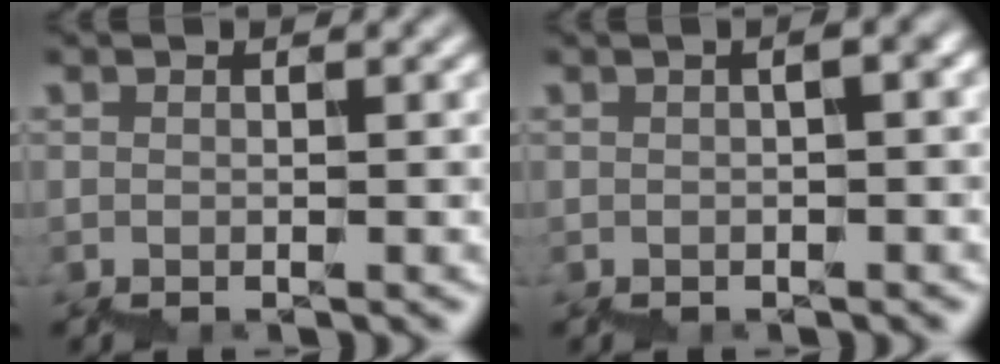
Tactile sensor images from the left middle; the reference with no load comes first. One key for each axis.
{"total": 2.3, "fx": -0.6, "fy": 0.8, "fz": 2.1, "tx": -0.019, "ty": 0.010, "tz": 0.001}